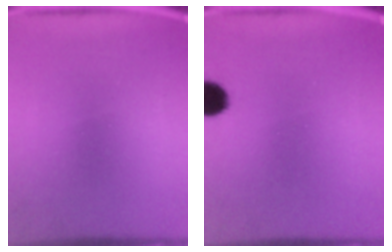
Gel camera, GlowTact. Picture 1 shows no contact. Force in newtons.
{"total": 5.5}